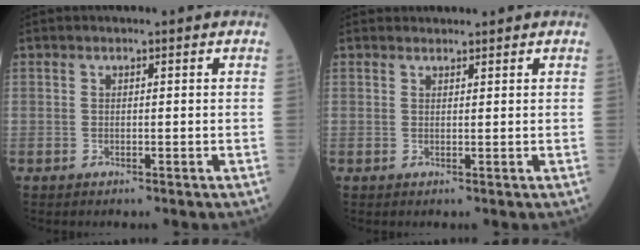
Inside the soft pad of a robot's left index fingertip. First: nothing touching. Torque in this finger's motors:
{"motor_torque": [0.10, 0.02, -0.12, 0.00]}